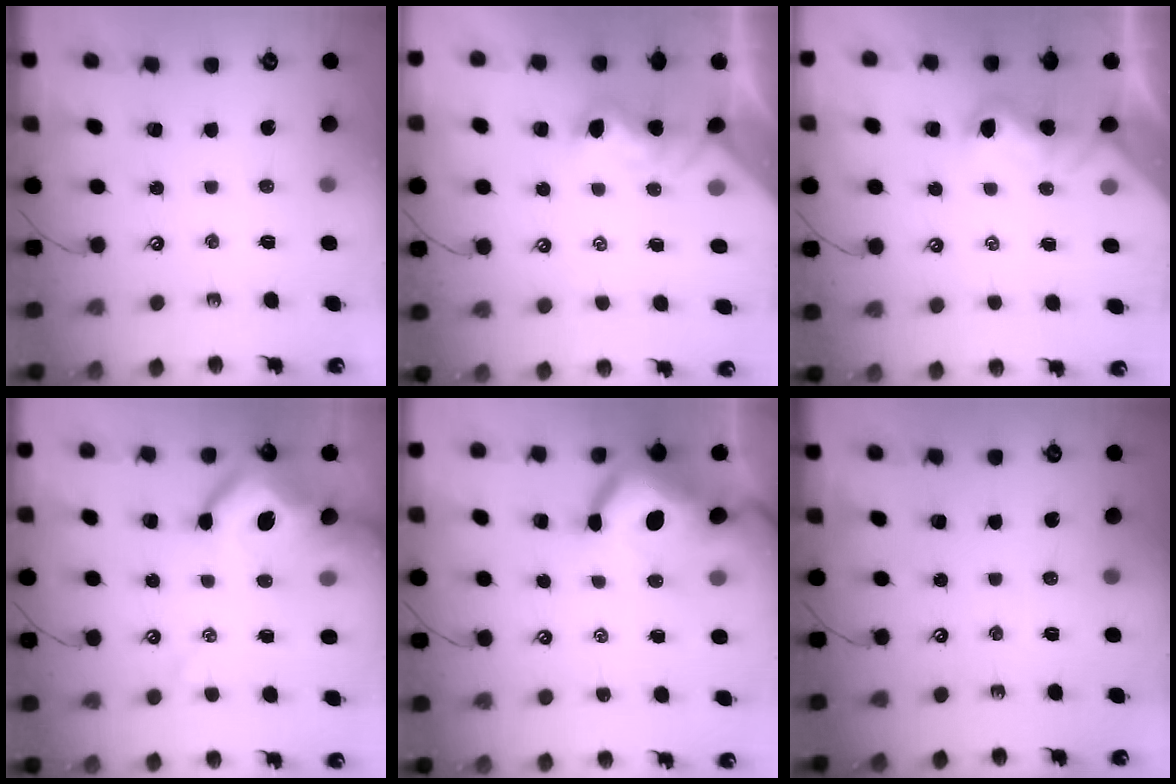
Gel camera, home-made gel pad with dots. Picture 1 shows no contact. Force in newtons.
{"total": 1.9, "press": 1.7, "slide": 0.8}
{"total": 0.5, "press": 0.3, "slide": 0.4}
{"total": 11.9, "press": 11.7, "slide": 1.9}
{"total": 11.8, "press": 11.7, "slide": 1.4}
{"total": 0.0}